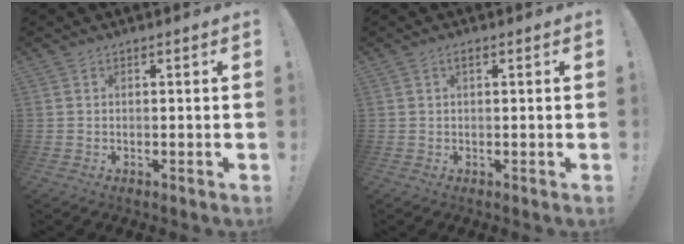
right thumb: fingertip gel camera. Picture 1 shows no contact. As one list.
[{"total": 1.4, "force": [0.5, 0.5, 1.1], "torque": [-0.018, 0.000, 0.008]}]